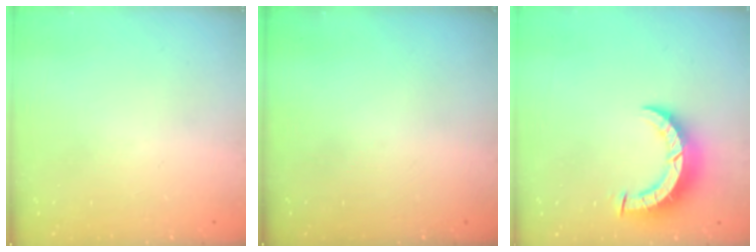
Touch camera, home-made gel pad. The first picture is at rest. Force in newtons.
{"total": 0.0}
{"total": 7.7, "press": 7.6, "slide": 0.8}